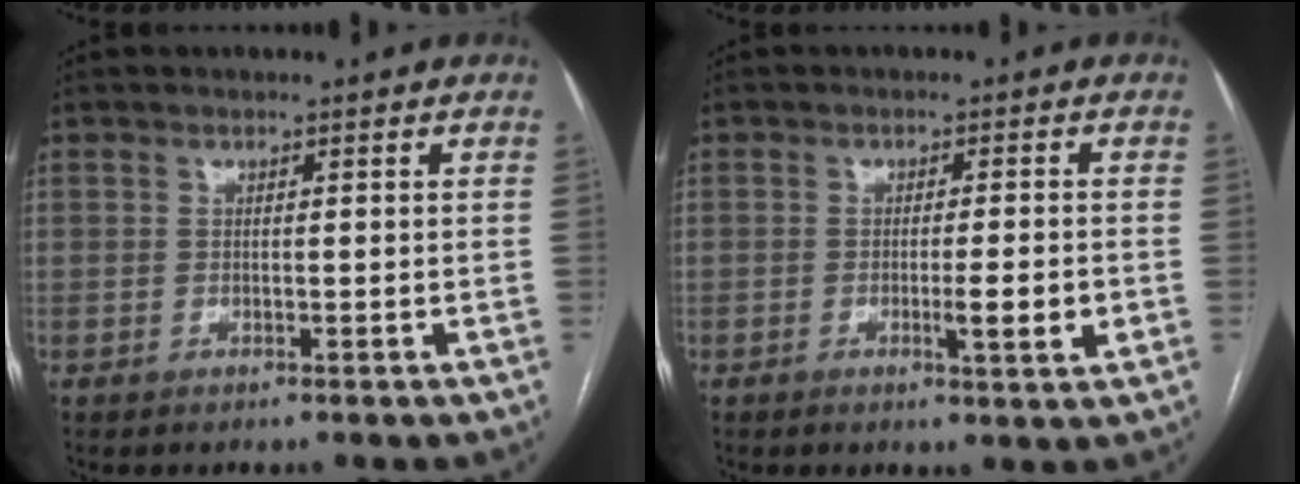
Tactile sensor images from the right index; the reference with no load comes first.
{"total": 4.7, "force": [-1.3, 0.0, 4.5], "torque": [-0.069, -0.007, -0.017]}